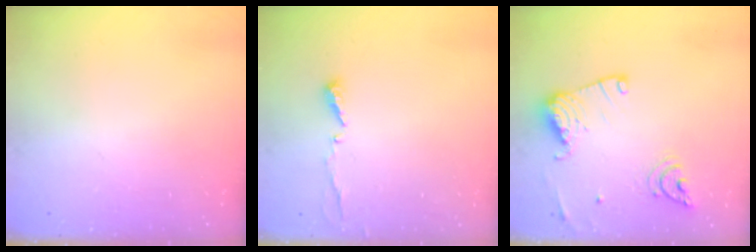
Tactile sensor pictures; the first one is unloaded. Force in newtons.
{"total": 4.8, "press": 4.8, "slide": 0.3}
{"total": 14.5, "press": 14.5, "slide": 1.3}